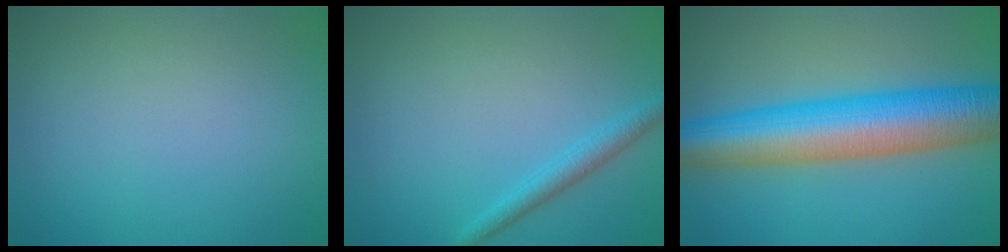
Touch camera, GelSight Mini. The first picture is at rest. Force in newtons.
{"total": 1.9, "press": 1.9, "slide": 0.1}
{"total": 10.6, "press": 10.6, "slide": 0.2}